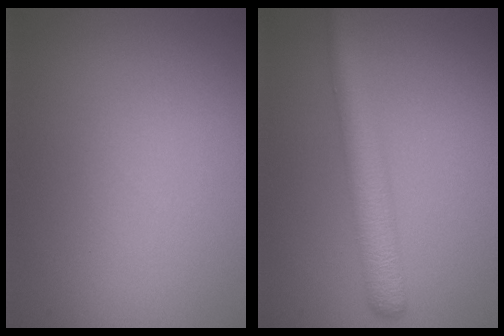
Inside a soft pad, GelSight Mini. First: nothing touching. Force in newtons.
{"total": 4.2, "press": 4.2, "slide": 0.1}